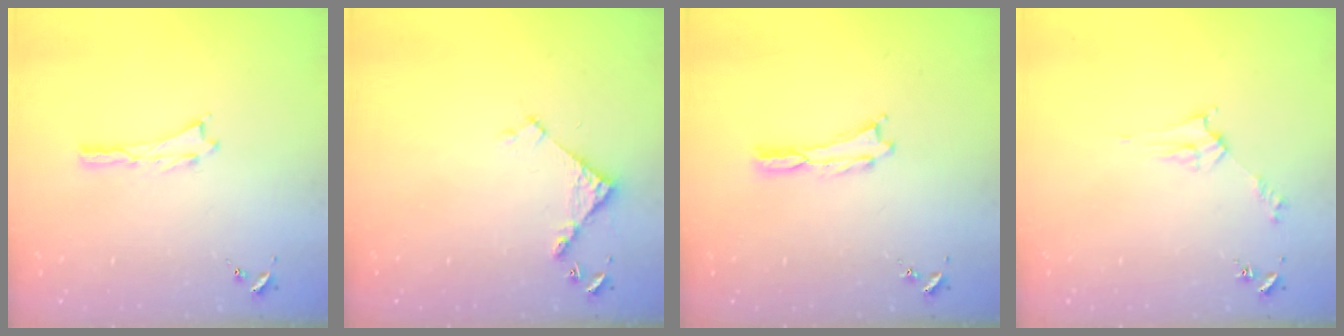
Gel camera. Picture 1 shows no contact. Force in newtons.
{"total": 3.8, "press": 3.8, "slide": 0.3}
{"total": 0.0}
{"total": 2.8, "press": 2.8, "slide": 0.3}